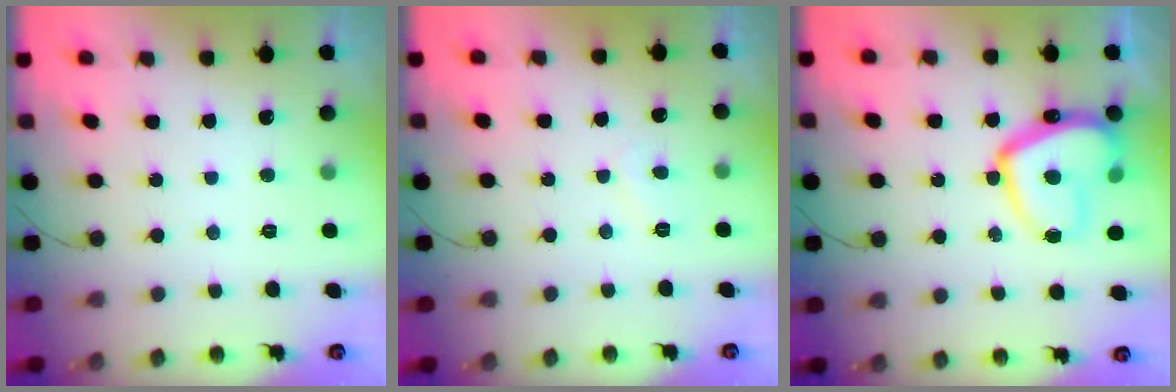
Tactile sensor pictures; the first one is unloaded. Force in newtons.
{"total": 3.0, "press": 2.9, "slide": 0.3}
{"total": 16.1, "press": 16.0, "slide": 1.6}